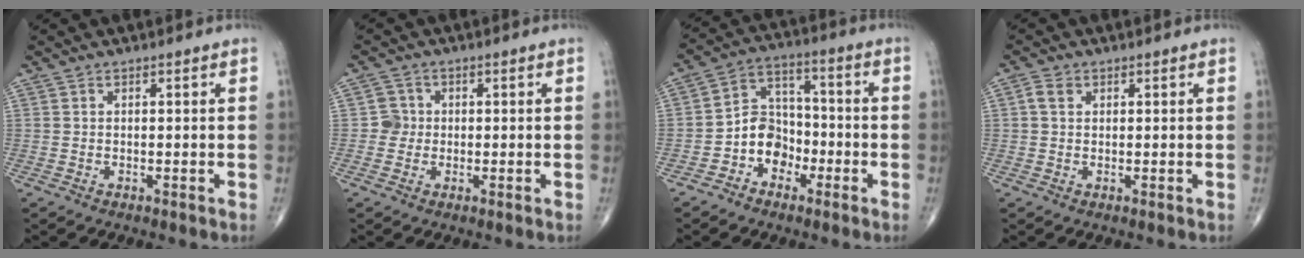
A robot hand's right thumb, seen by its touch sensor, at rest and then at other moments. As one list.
[{"total": 2.8, "force": [-0.1, 2.7, 0.3], "torque": [0.017, 0.009, -0.008]}, {"total": 8.7, "force": [-3.5, 6.9, 3.9], "torque": [-0.028, 0.042, -0.071]}, {"total": 2.2, "force": [0.7, 1.6, 1.3], "torque": [-0.024, 0.006, 0.011]}]